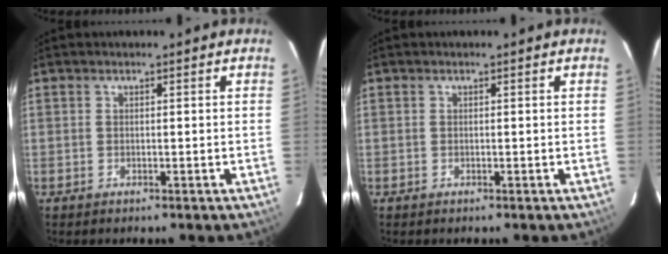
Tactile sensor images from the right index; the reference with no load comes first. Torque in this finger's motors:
{"motor_torque": [0.00, 0.00, 0.00, 0.01]}